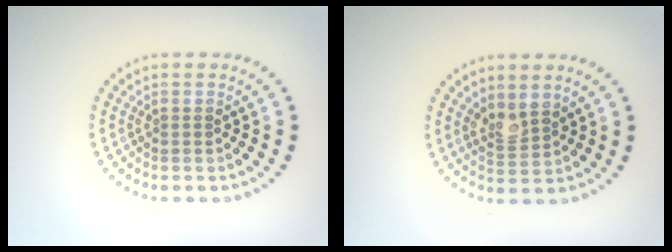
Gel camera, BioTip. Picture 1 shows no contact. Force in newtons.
{"total": 2.0, "press": 1.7, "slide": 1.1}